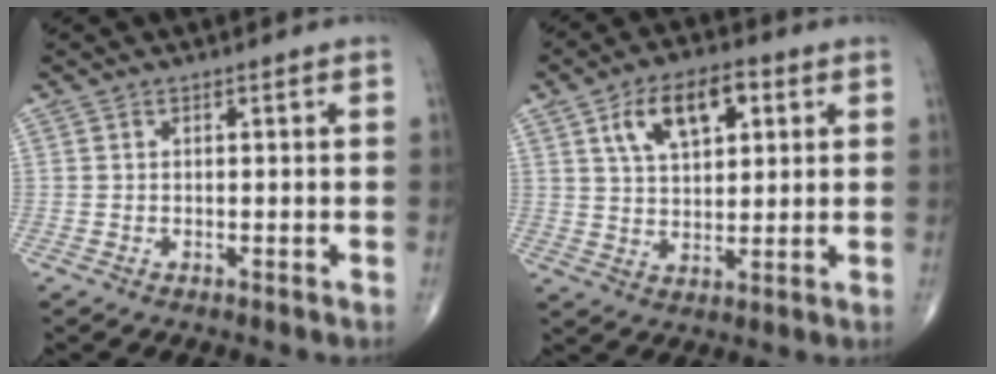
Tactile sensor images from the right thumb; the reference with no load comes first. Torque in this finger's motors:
{"motor_torque": [-0.89, 1.13, 0.11, -0.02, 0.13]}